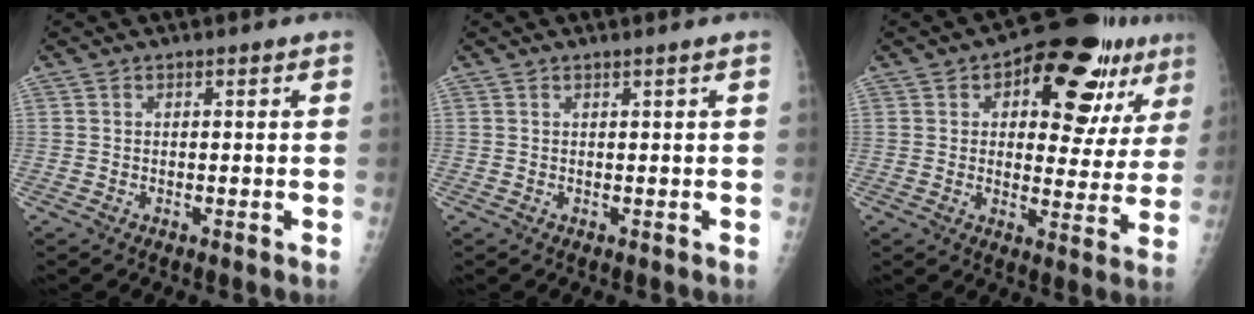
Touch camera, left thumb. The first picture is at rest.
{"total": 0.8, "force": [0.3, -0.3, 0.6], "torque": [-0.019, -0.005, 0.010]}
{"total": 19.3, "force": [9.3, 9.5, 14.1], "torque": [-0.130, -0.016, 0.123]}